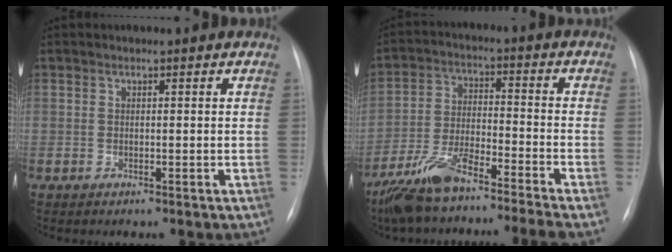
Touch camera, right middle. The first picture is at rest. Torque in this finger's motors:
{"motor_torque": [-0.05, -0.46, 0.37, 0.09]}